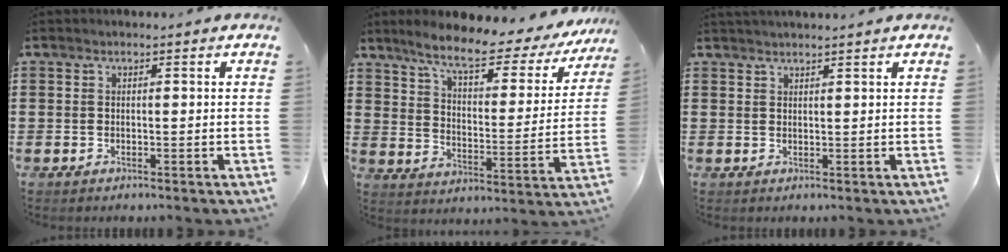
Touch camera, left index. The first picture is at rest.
{"total": 8.7, "force": [6.5, 1.3, 5.5], "torque": [-0.124, -0.029, 0.102]}
{"total": 1.2, "force": [1.2, 0.0, 0.2], "torque": [-0.006, 0.000, 0.024]}